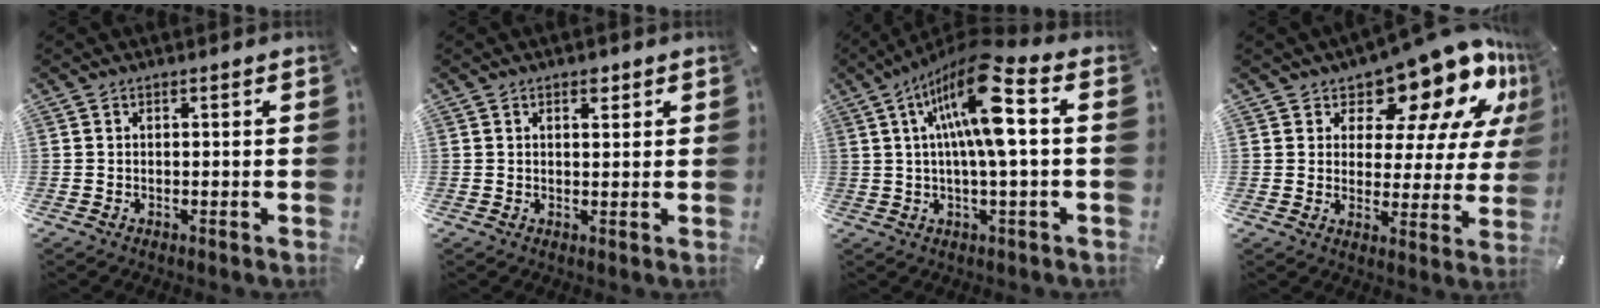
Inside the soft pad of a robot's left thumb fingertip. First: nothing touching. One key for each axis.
{"total": 2.0, "fx": 1.1, "fy": 1.3, "fz": 1.0, "tx": -0.006, "ty": -0.004, "tz": 0.016}
{"total": 16.8, "fx": 4.7, "fy": 3.7, "fz": 15.7, "tx": -0.297, "ty": -0.014, "tz": 0.066}
{"total": 15.3, "fx": 12.0, "fy": 6.5, "fz": 6.8, "tx": -0.105, "ty": -0.102, "tz": 0.203}